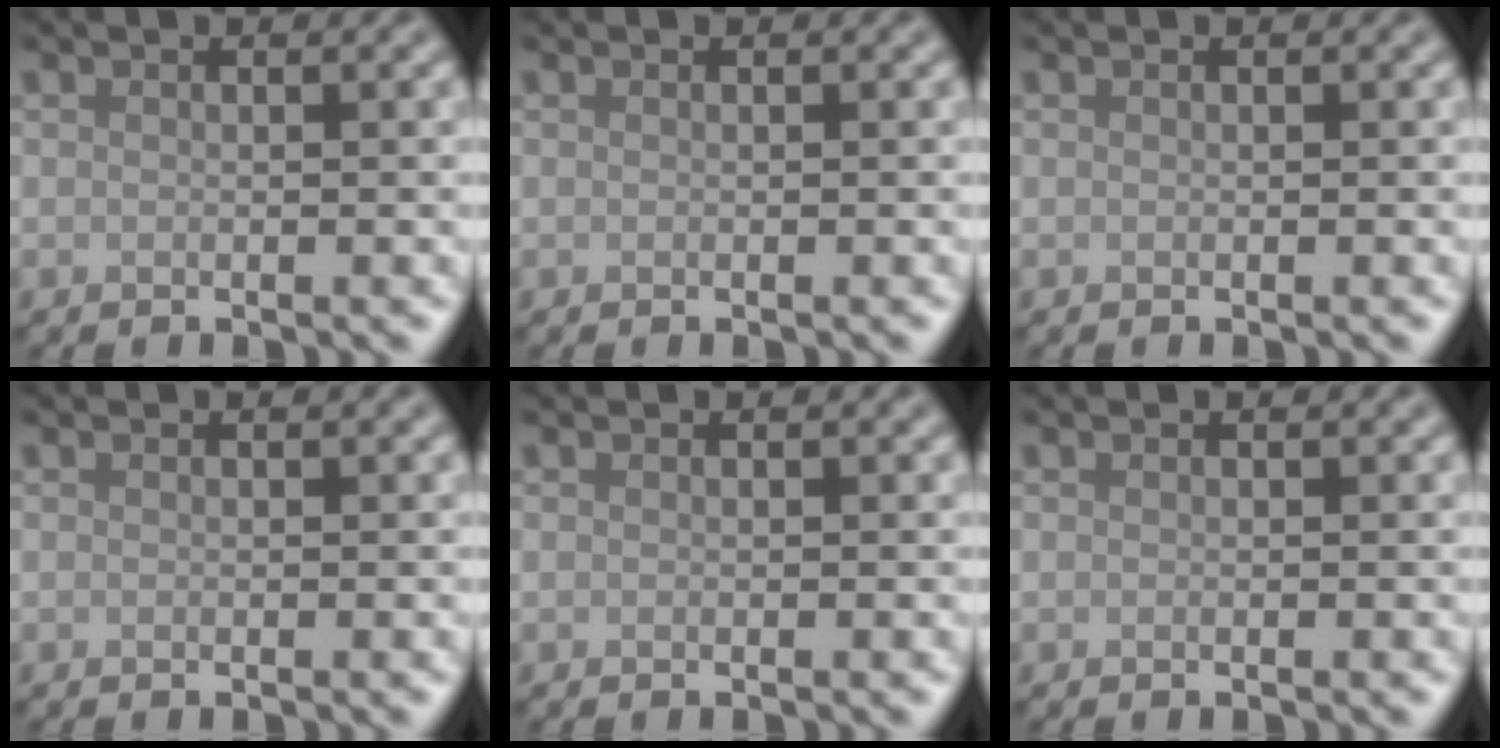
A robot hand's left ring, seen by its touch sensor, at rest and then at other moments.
{"total": 0.0}
{"total": 0.0}
{"total": 0.0}
{"total": 0.0}
{"total": 0.0}